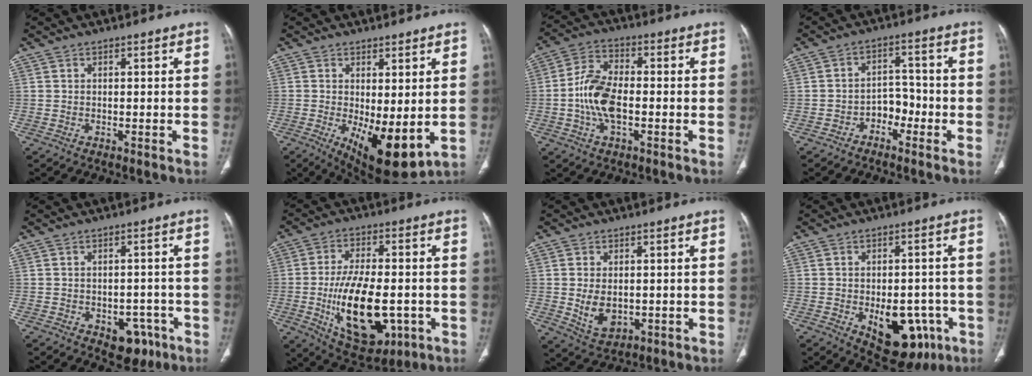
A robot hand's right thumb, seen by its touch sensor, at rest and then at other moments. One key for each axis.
{"total": 11.3, "fx": -1.6, "fy": 4.4, "fz": 10.2, "tx": -0.152, "ty": -0.025, "tz": -0.006}
{"total": 10.2, "fx": -1.8, "fy": 5.4, "fz": 8.5, "tx": -0.173, "ty": 0.023, "tz": -0.040}
{"total": 4.9, "fx": -2.7, "fy": 3.5, "fz": 2.2, "tx": -0.006, "ty": 0.035, "tz": -0.050}
{"total": 6.7, "fx": -3.3, "fy": 4.5, "fz": 3.8, "tx": -0.019, "ty": 0.022, "tz": -0.034}
{"total": 18.8, "fx": -4.2, "fy": 9.5, "fz": 15.7, "tx": -0.246, "ty": 0.004, "tz": -0.049}
{"total": 6.5, "fx": -0.5, "fy": 4.5, "fz": 4.7, "tx": -0.070, "ty": -0.009, "tz": 0.007}
{"total": 14.1, "fx": -5.1, "fy": 8.3, "fz": 10.3, "tx": -0.103, "ty": 0.020, "tz": -0.053}